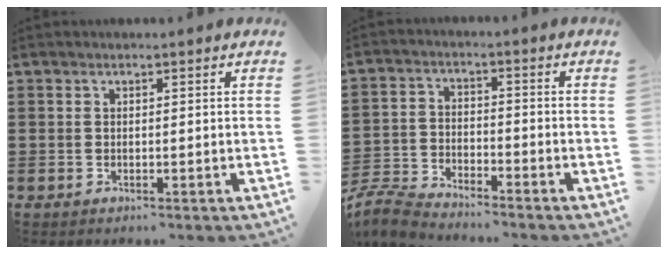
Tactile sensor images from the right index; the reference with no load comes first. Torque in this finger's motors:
{"motor_torque": [-1.63, 0.51, -1.06, -0.21]}